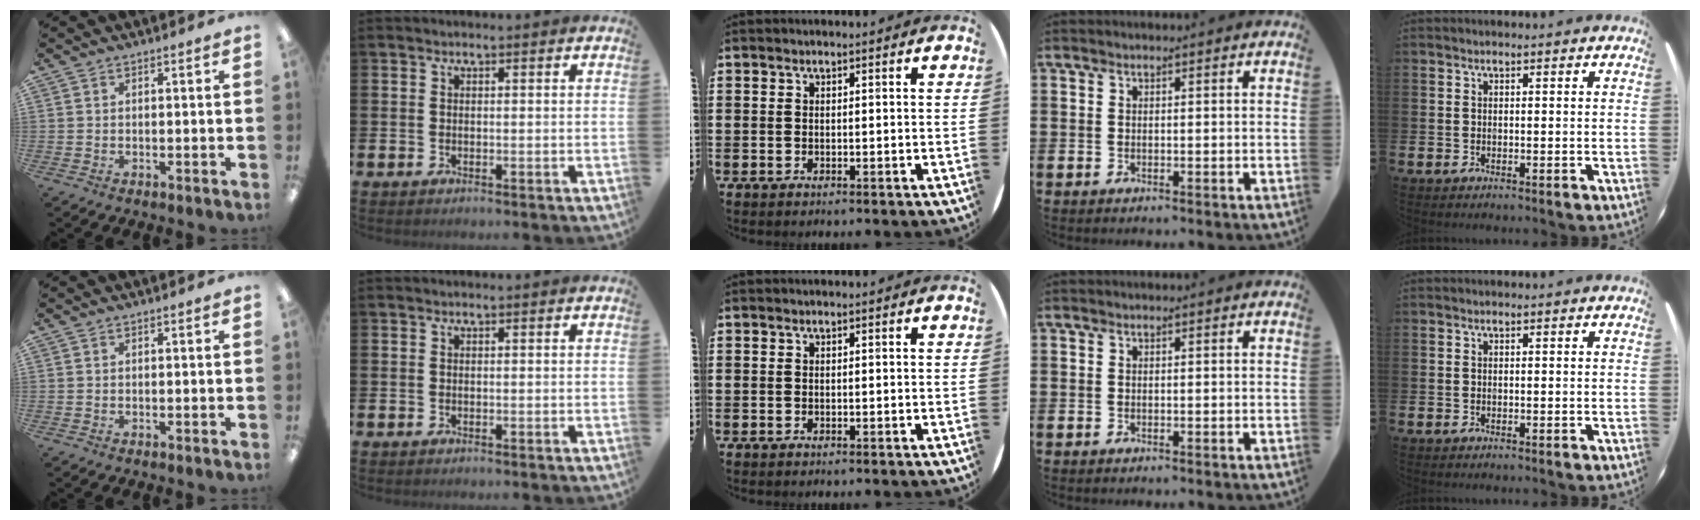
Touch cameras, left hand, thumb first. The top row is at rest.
{}